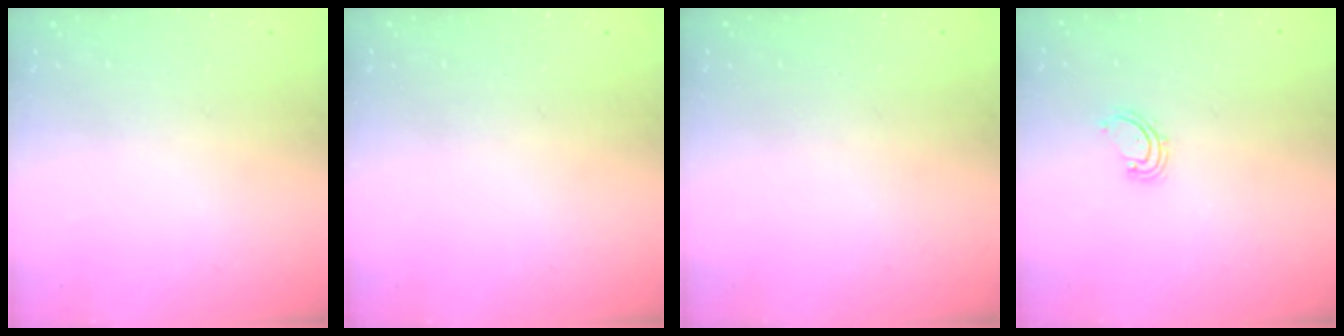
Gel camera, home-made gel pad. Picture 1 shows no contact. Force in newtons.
{"total": 0.0}
{"total": 0.0}
{"total": 2.6, "press": 2.6, "slide": 0.3}